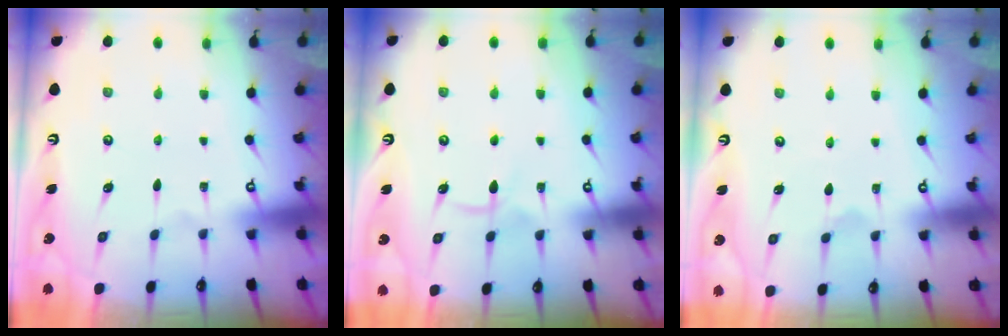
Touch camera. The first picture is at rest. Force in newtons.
{"total": 5.1, "press": 5.1, "slide": 0.7}
{"total": 1.9, "press": 1.8, "slide": 0.3}